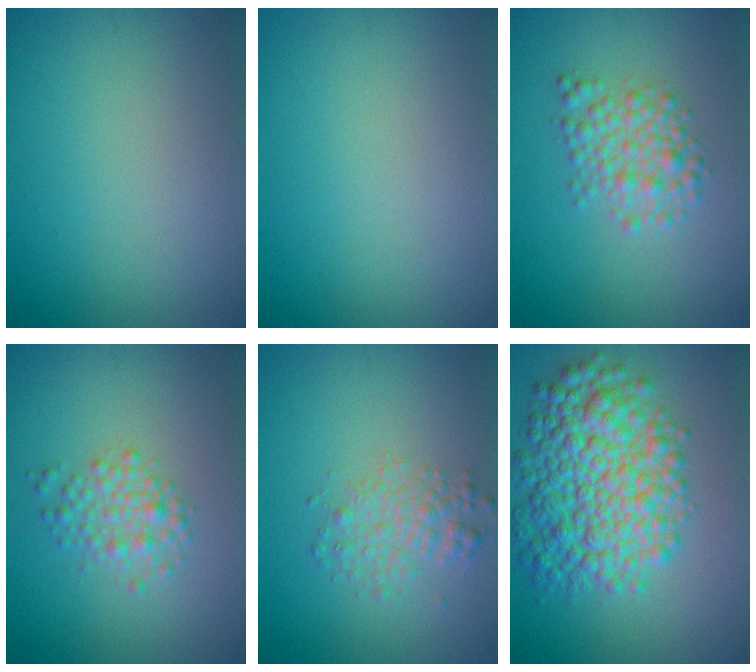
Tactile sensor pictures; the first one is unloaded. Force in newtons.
{"total": 0.0}
{"total": 3.2, "press": 3.2, "slide": 0.1}
{"total": 2.4, "press": 2.4, "slide": 0.0}
{"total": 2.4, "press": 2.4, "slide": 0.1}
{"total": 8.5, "press": 8.5, "slide": 0.1}